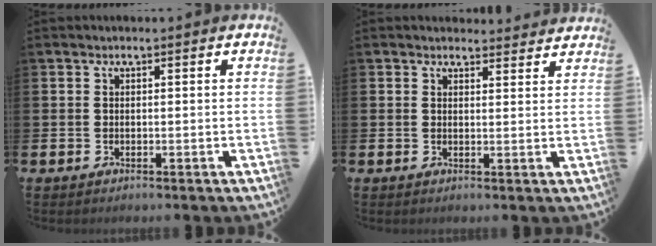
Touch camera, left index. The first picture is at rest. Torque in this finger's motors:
{"motor_torque": [0.95, -1.20, 0.05, 0.00]}